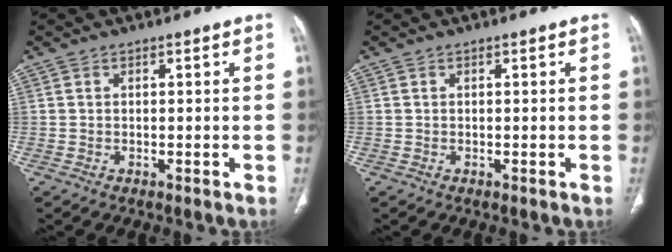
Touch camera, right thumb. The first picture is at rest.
{"total": 0.0}